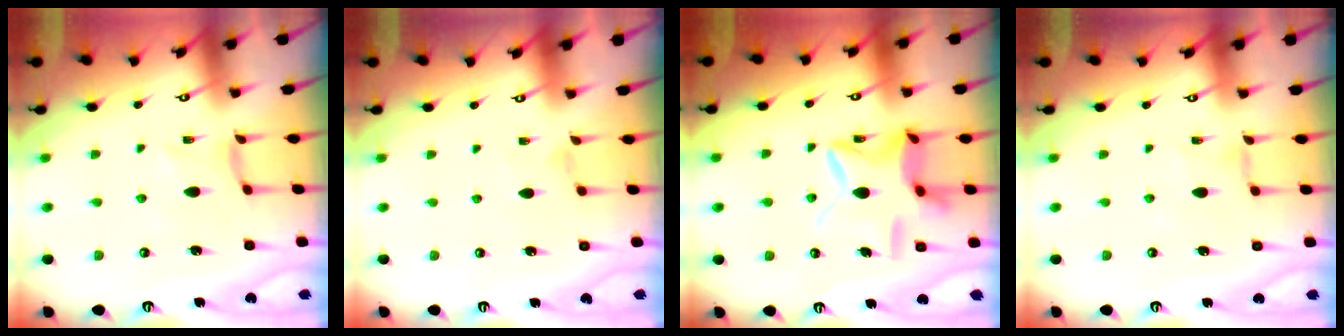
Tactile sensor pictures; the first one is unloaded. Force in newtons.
{"total": 1.5, "press": 1.4, "slide": 0.4}
{"total": 12.5, "press": 12.5, "slide": 1.0}
{"total": 1.0, "press": 0.9, "slide": 0.2}